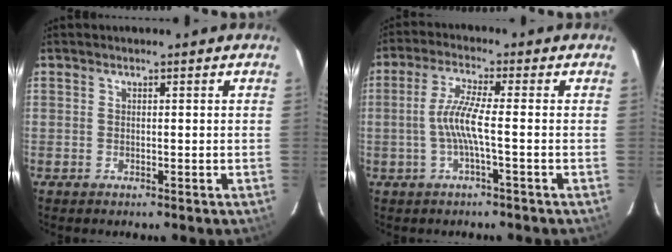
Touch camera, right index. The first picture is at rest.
{"total": 5.9, "force": [-1.3, -0.3, 5.7], "torque": [-0.125, 0.003, -0.024]}